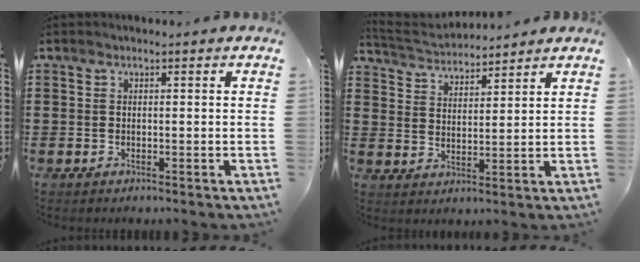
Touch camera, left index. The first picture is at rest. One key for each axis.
{"total": 3.3, "fx": 3.3, "fy": 0.4, "fz": 0.0, "tx": -0.017, "ty": -0.014, "tz": 0.057}